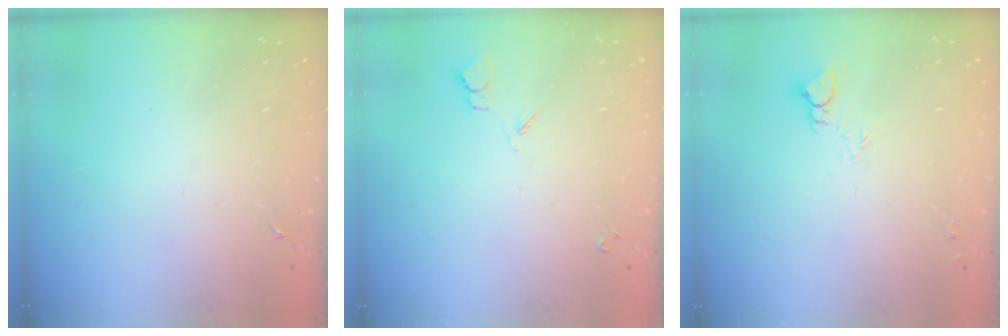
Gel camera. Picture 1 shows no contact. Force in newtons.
{"total": 3.9, "press": 3.9, "slide": 0.7}
{"total": 5.3, "press": 5.3, "slide": 0.5}